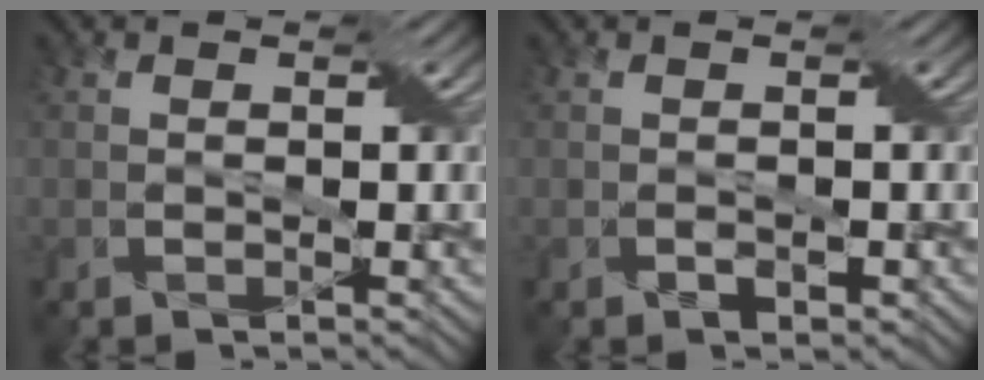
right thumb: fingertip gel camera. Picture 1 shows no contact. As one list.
[{"total": 0.8, "force": [-0.4, 0.4, 0.5], "torque": [-0.010, 0.001, -0.008]}]